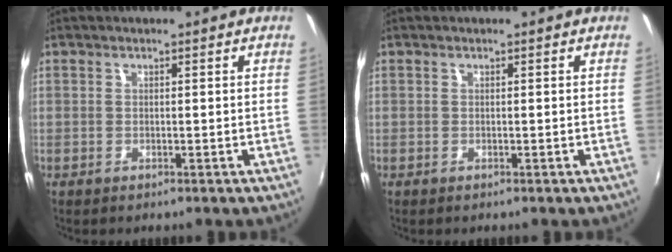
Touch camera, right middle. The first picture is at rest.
{"total": 0.0}